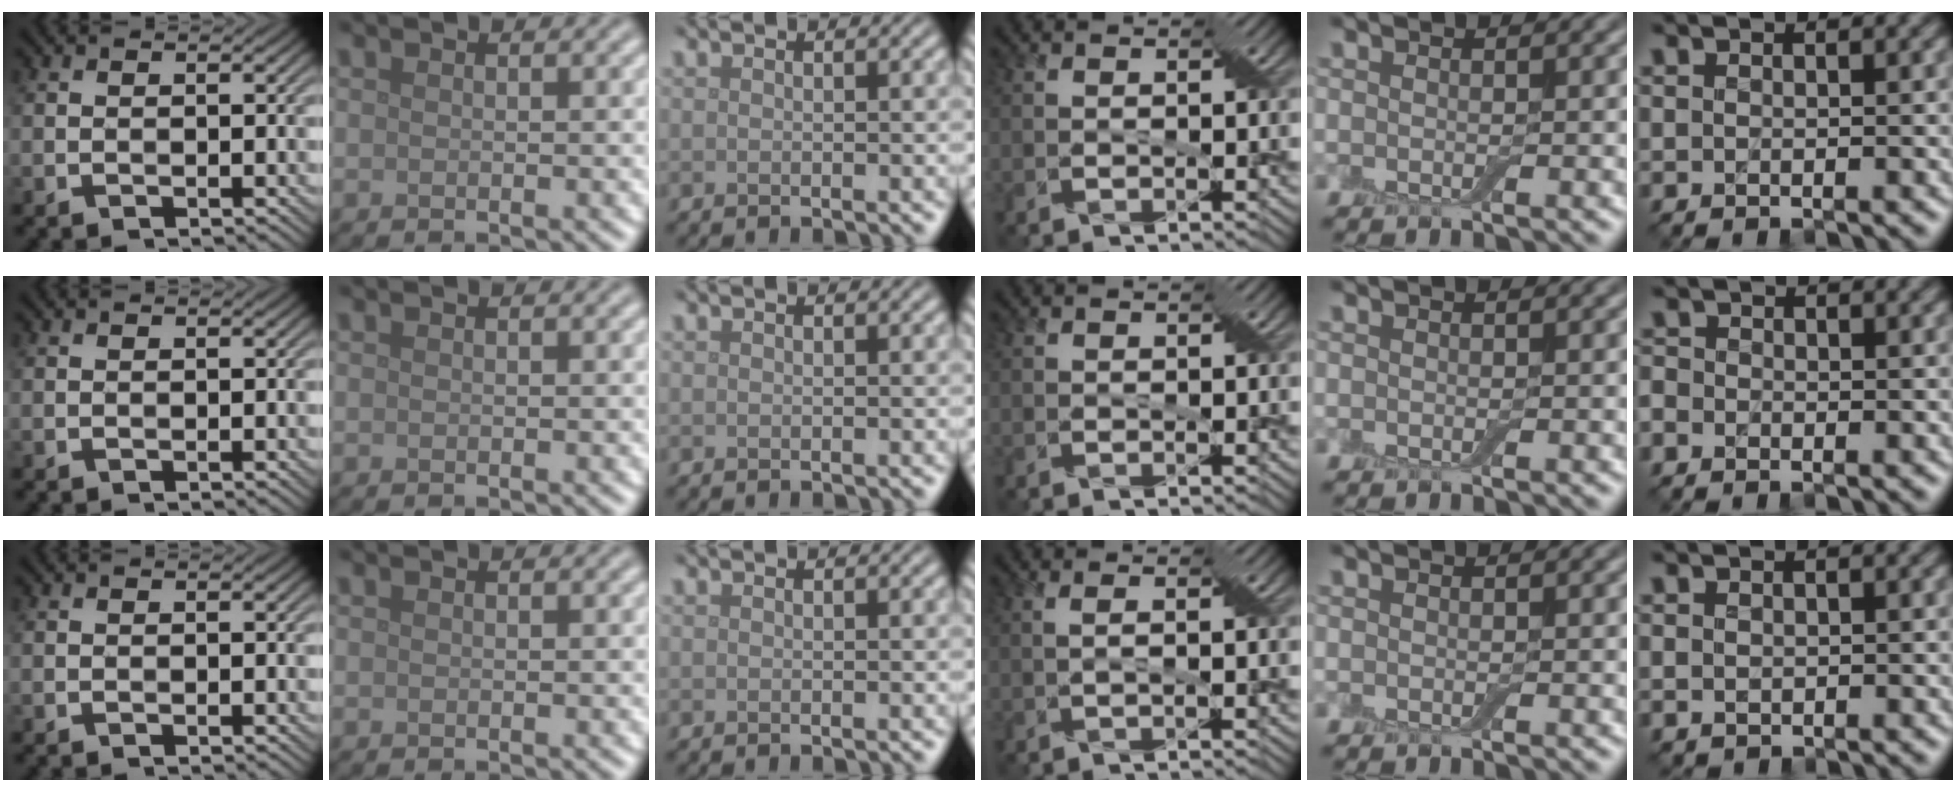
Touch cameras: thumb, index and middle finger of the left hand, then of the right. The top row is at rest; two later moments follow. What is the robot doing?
{"motion": "cut", "object": "aluminum foil"}